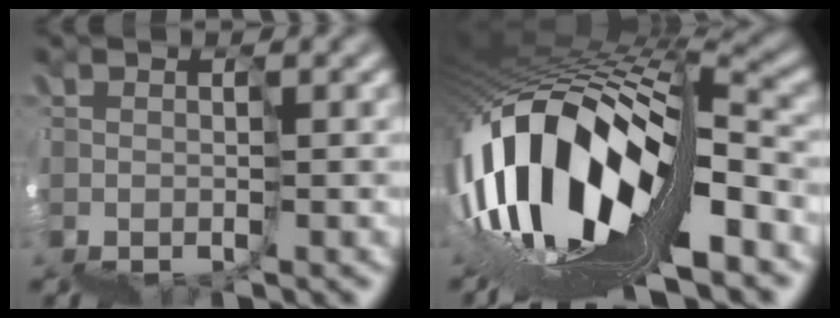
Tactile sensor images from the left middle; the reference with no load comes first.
{"total": 14.8, "force": [-1.1, 4.8, 13.9], "torque": [-0.241, 0.035, -0.013]}